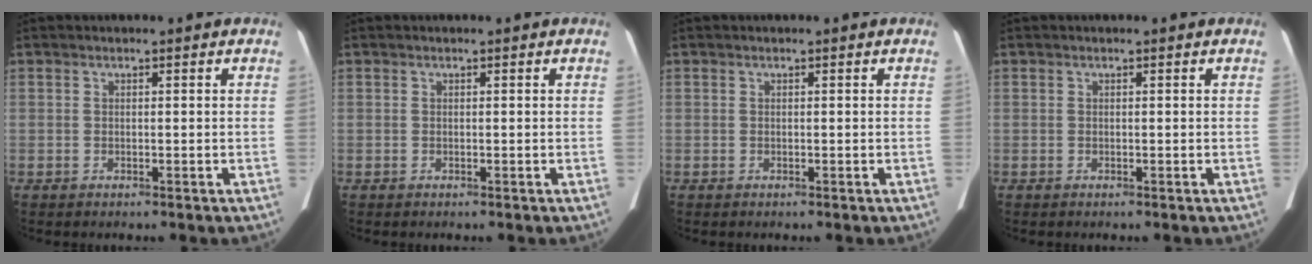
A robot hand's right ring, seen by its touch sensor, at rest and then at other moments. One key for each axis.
{"total": 0.0}
{"total": 0.0}
{"total": 0.0}